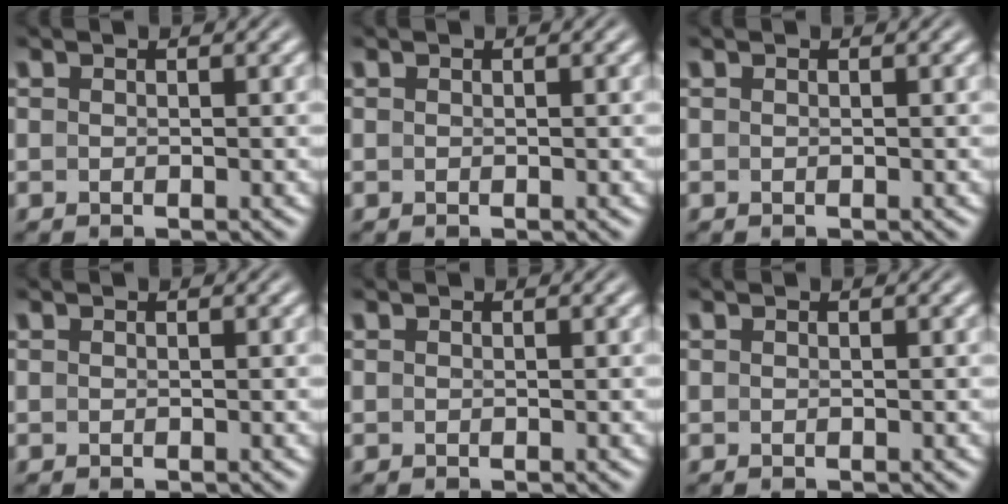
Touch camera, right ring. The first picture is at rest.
{"total": 0.0}
{"total": 0.0}
{"total": 0.0}
{"total": 0.0}
{"total": 0.0}